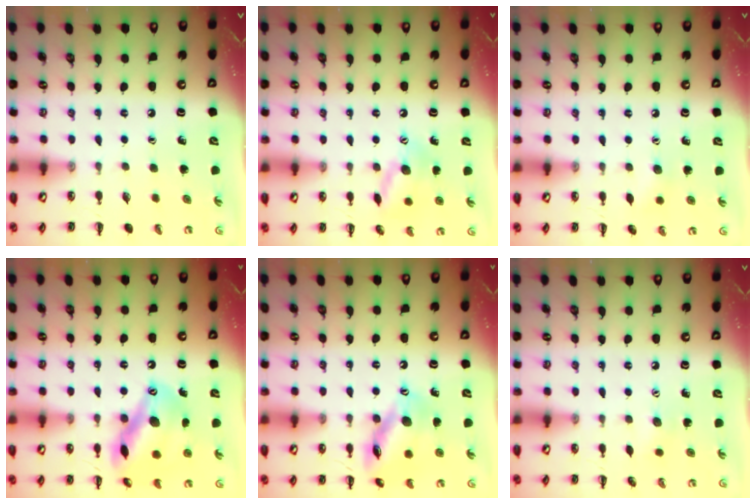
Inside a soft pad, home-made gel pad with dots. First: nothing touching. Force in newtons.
{"total": 11.6, "press": 11.4, "slide": 2.1}
{"total": 5.5, "press": 5.3, "slide": 1.2}
{"total": 16.0, "press": 15.9, "slide": 2.0}
{"total": 14.6, "press": 14.6, "slide": 0.9}
{"total": 3.8, "press": 3.6, "slide": 0.9}